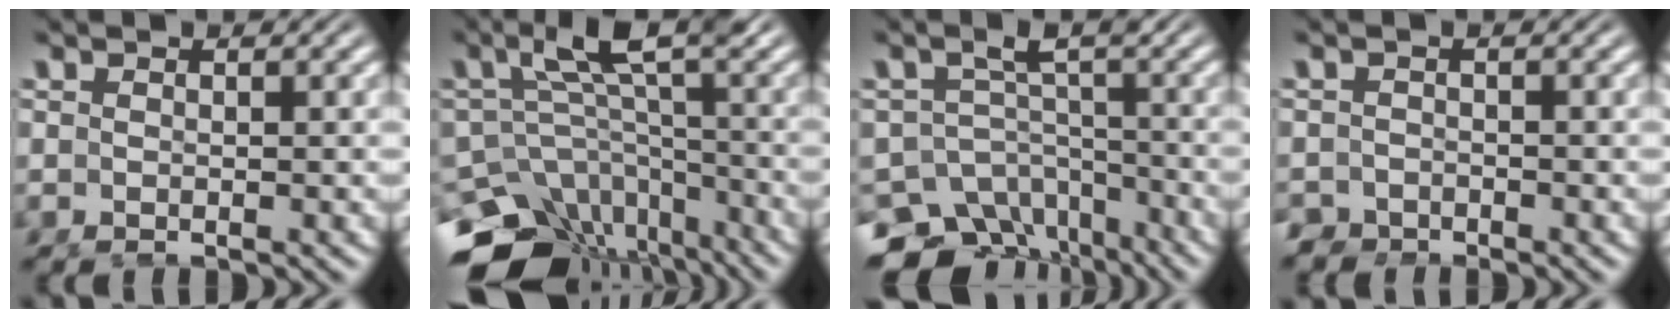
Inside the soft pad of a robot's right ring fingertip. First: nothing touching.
{"total": 13.4, "force": [-5.8, 8.9, 8.1], "torque": [-0.151, -0.060, -0.076]}
{"total": 13.8, "force": [-7.7, 9.9, 5.7], "torque": [-0.111, -0.053, -0.122]}
{"total": 2.9, "force": [-2.5, 1.4, 0.1], "torque": [0.001, -0.017, -0.045]}